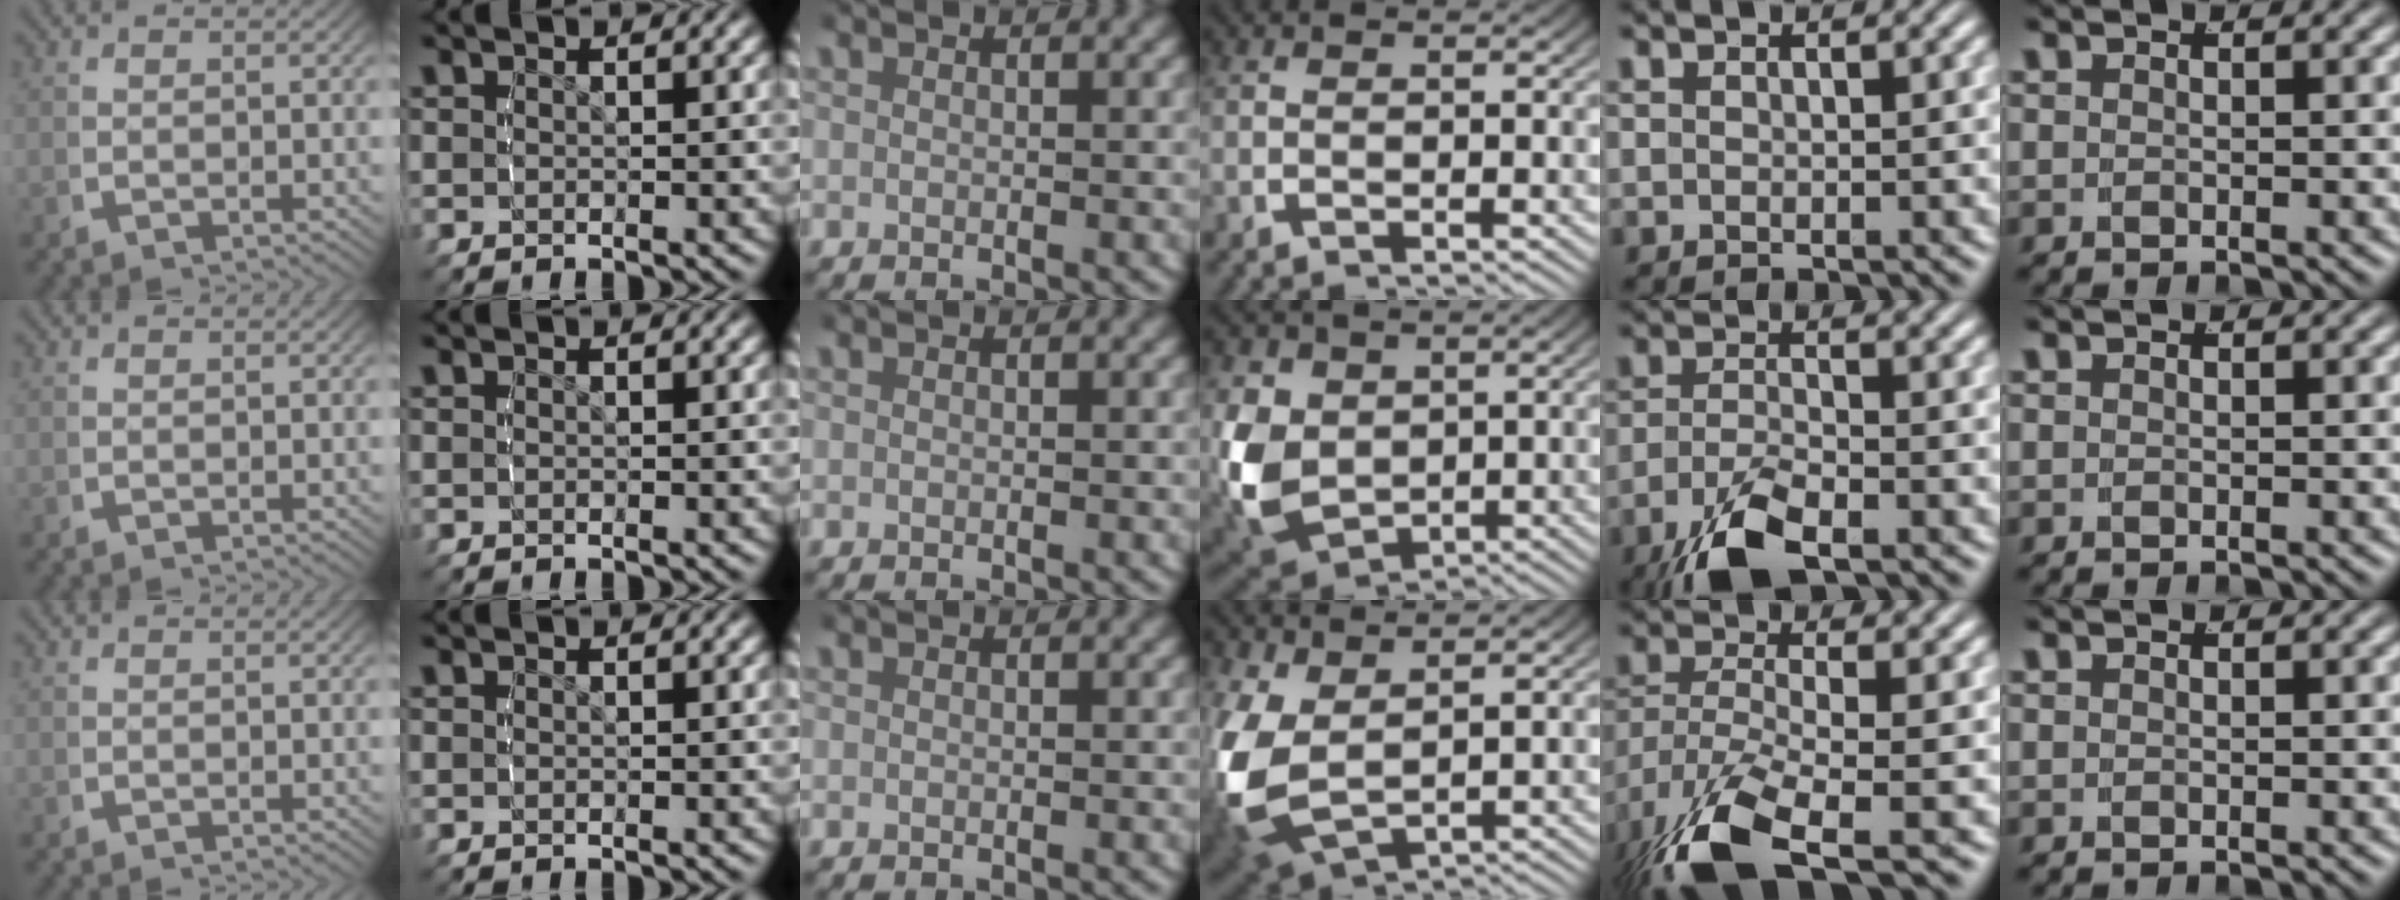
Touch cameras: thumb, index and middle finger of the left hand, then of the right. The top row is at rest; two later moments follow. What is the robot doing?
{"motion": "lift_and_place", "object": "pen"}